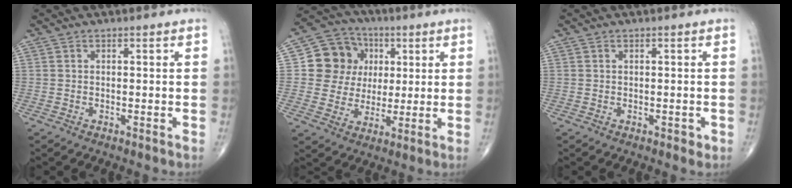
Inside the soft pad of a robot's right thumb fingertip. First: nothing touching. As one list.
[{"total": 12.4, "force": [2.6, 11.4, 4.2], "torque": [-0.033, 0.007, 0.043]}, {"total": 1.0, "force": [-0.2, 0.7, 0.8], "torque": [-0.007, -0.001, -0.001]}]